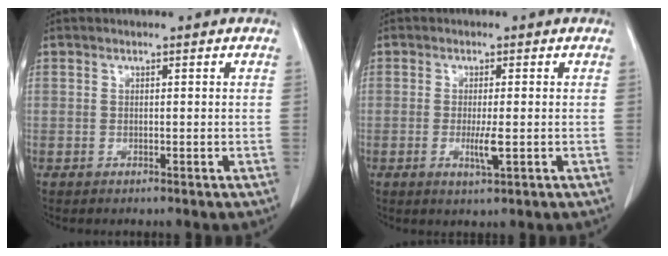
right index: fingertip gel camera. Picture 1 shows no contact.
{"total": 3.0, "force": [-0.6, 0.2, 2.9], "torque": [-0.053, -0.005, -0.008]}